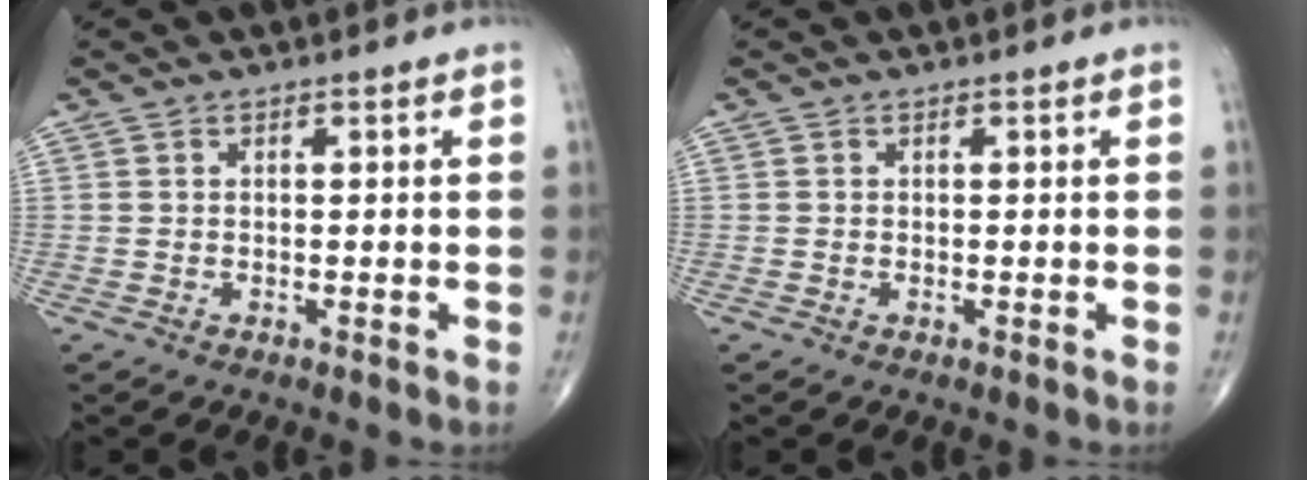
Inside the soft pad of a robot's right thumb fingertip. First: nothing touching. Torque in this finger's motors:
{"motor_torque": [-0.29, -0.03, -0.26, -0.14, 0.00]}